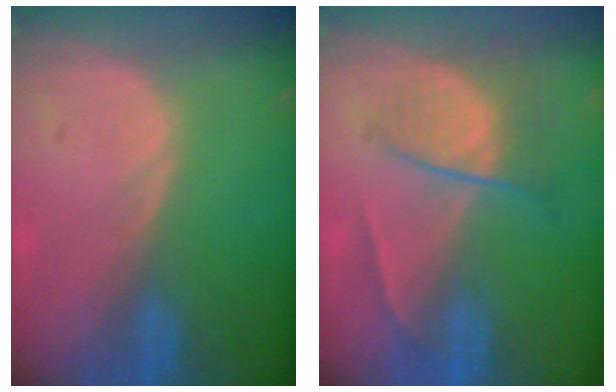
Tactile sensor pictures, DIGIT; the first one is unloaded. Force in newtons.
{"total": 6.8, "press": 6.0, "slide": 3.2}